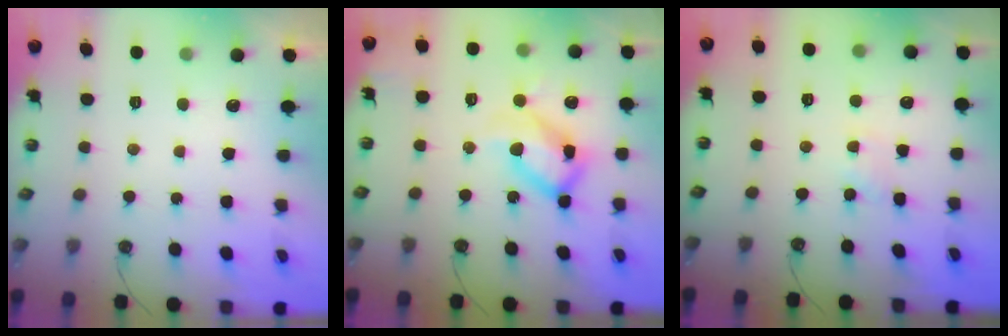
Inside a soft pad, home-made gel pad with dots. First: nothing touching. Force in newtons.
{"total": 17.1, "press": 17.0, "slide": 1.6}
{"total": 2.3, "press": 2.3, "slide": 0.3}